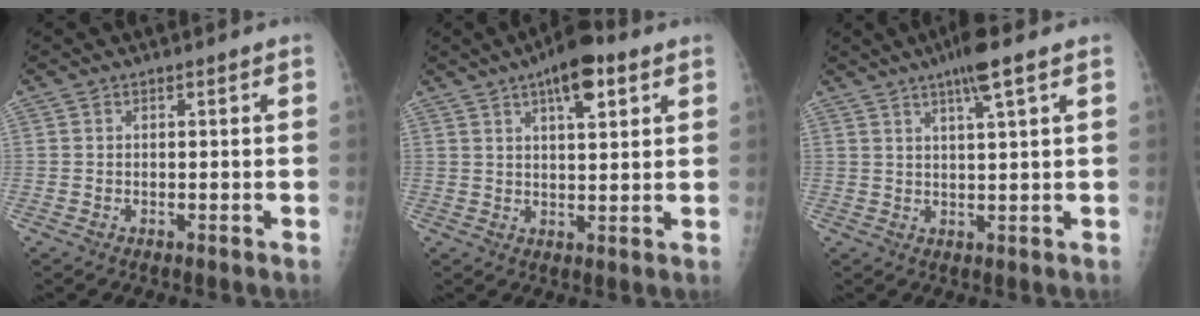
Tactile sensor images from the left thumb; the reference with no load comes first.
{"total": 9.3, "force": [4.9, 3.3, 7.2], "torque": [-0.097, -0.009, 0.072]}
{"total": 6.2, "force": [3.6, 0.3, 5.0], "torque": [-0.091, -0.008, 0.061]}